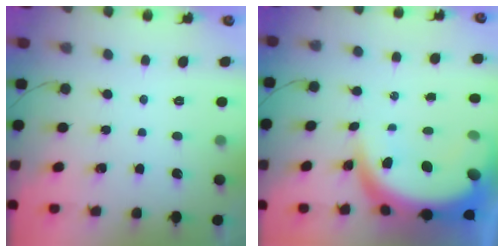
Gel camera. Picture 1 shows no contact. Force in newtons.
{"total": 12.9, "press": 12.8, "slide": 1.5}